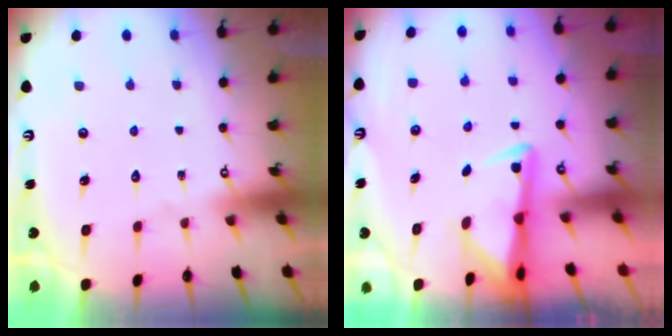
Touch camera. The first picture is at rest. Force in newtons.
{"total": 2.9, "press": 2.8, "slide": 0.5}